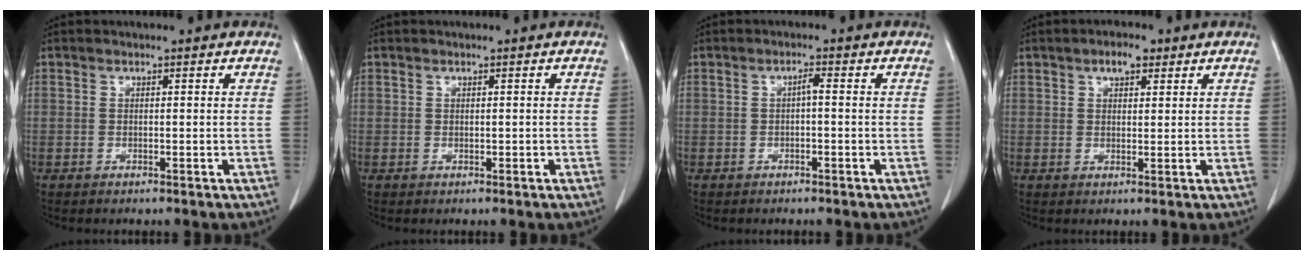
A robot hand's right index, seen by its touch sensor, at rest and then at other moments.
{"total": 0.0}
{"total": 1.3, "force": [-0.1, 0.2, 1.3], "torque": [-0.019, 0.006, -0.001]}
{"total": 3.4, "force": [2.1, 1.5, 2.2], "torque": [-0.035, 0.008, 0.034]}